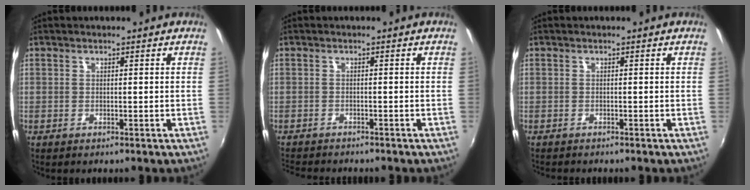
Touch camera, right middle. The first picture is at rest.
{"total": 5.5, "force": [-5.2, 0.9, 1.8], "torque": [-0.048, -0.018, -0.083]}
{"total": 1.3, "force": [-1.2, 0.1, 0.3], "torque": [-0.009, -0.007, -0.018]}